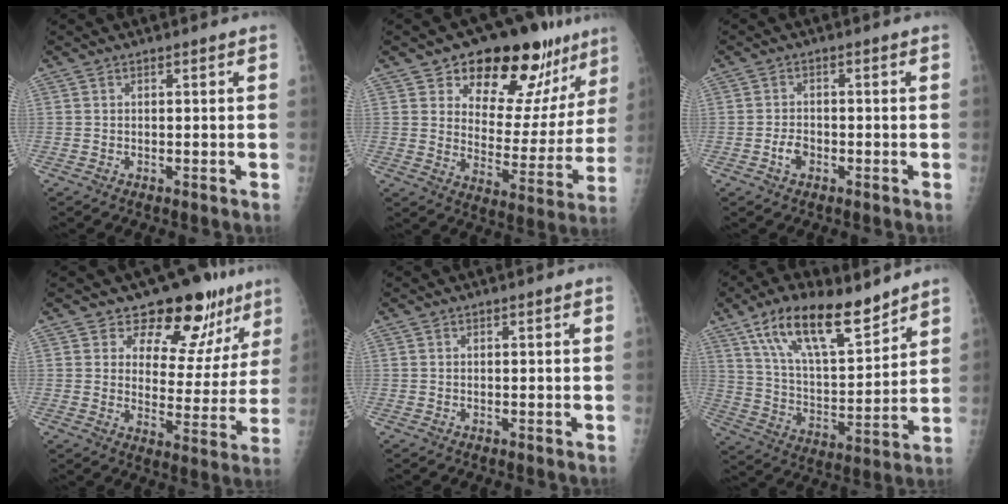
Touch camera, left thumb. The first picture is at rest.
{"total": 18.6, "force": [12.7, 9.4, 9.8], "torque": [-0.072, -0.076, 0.167]}
{"total": 2.8, "force": [-1.2, 1.9, 1.7], "torque": [-0.026, 0.009, -0.022]}
{"total": 16.7, "force": [12.1, 8.3, 7.9], "torque": [-0.044, -0.078, 0.152]}
{"total": 0.0}
{"total": 17.9, "force": [12.1, 6.5, 11.5], "torque": [-0.168, -0.062, 0.220]}